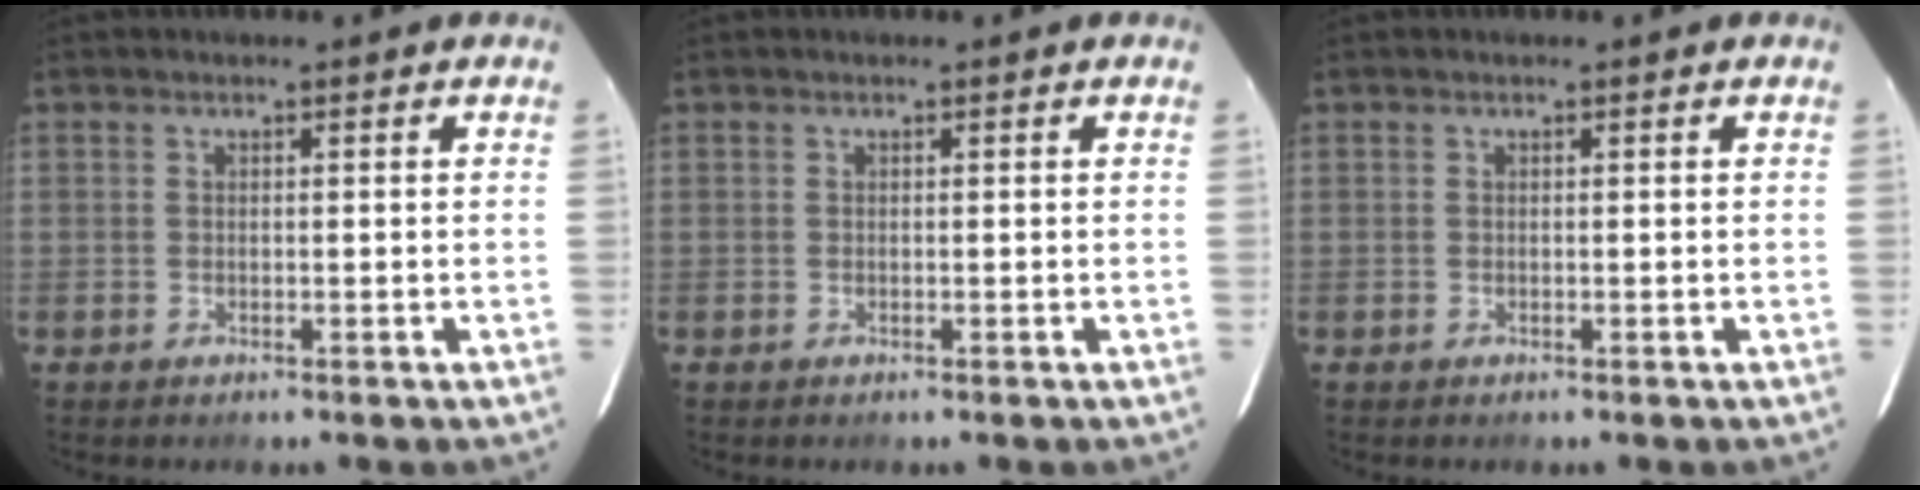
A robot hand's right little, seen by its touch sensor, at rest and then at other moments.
{"total": 0.0}
{"total": 0.0}